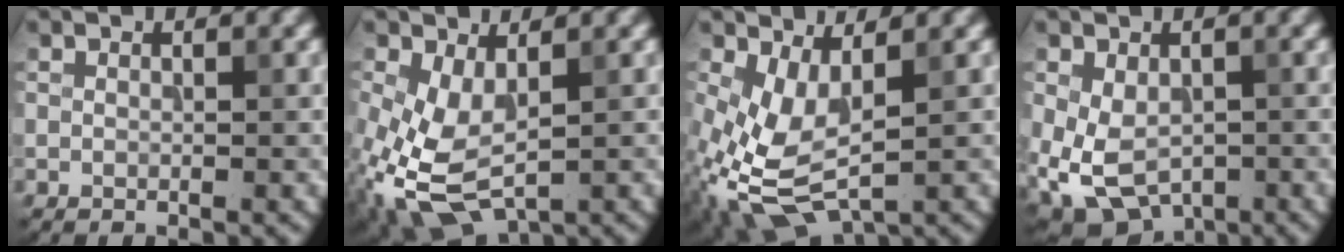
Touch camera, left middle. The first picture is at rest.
{"total": 5.8, "force": [-1.9, 3.0, 4.6], "torque": [-0.126, -0.008, -0.029]}
{"total": 5.5, "force": [-1.3, 2.6, 4.6], "torque": [-0.124, -0.008, -0.015]}
{"total": 6.9, "force": [-2.2, 4.5, 4.7], "torque": [-0.104, -0.033, -0.011]}